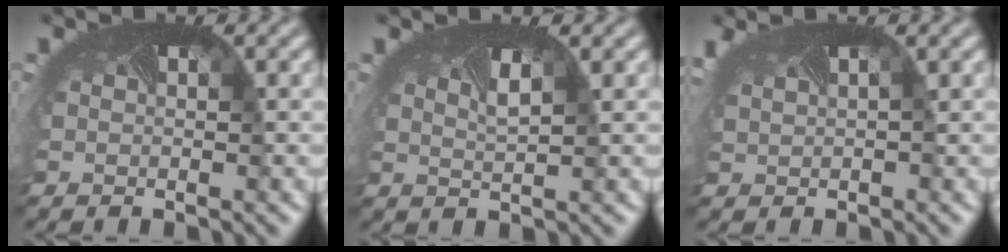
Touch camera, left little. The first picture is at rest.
{"total": 1.4, "force": [0.6, 0.5, 1.2], "torque": [-0.028, 0.002, 0.007]}
{"total": 4.7, "force": [1.9, 2.4, 3.6], "torque": [-0.089, 0.026, 0.038]}